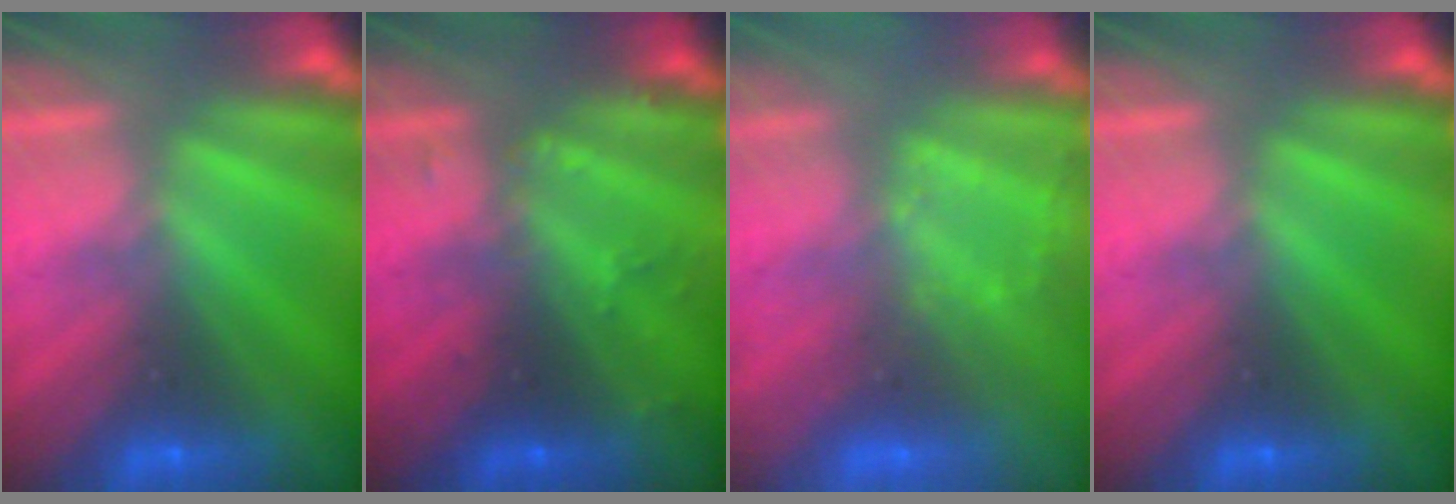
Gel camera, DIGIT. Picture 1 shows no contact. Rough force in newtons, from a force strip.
{"total": 2.4}
{"total": 2.9}
{"total": 0.0}